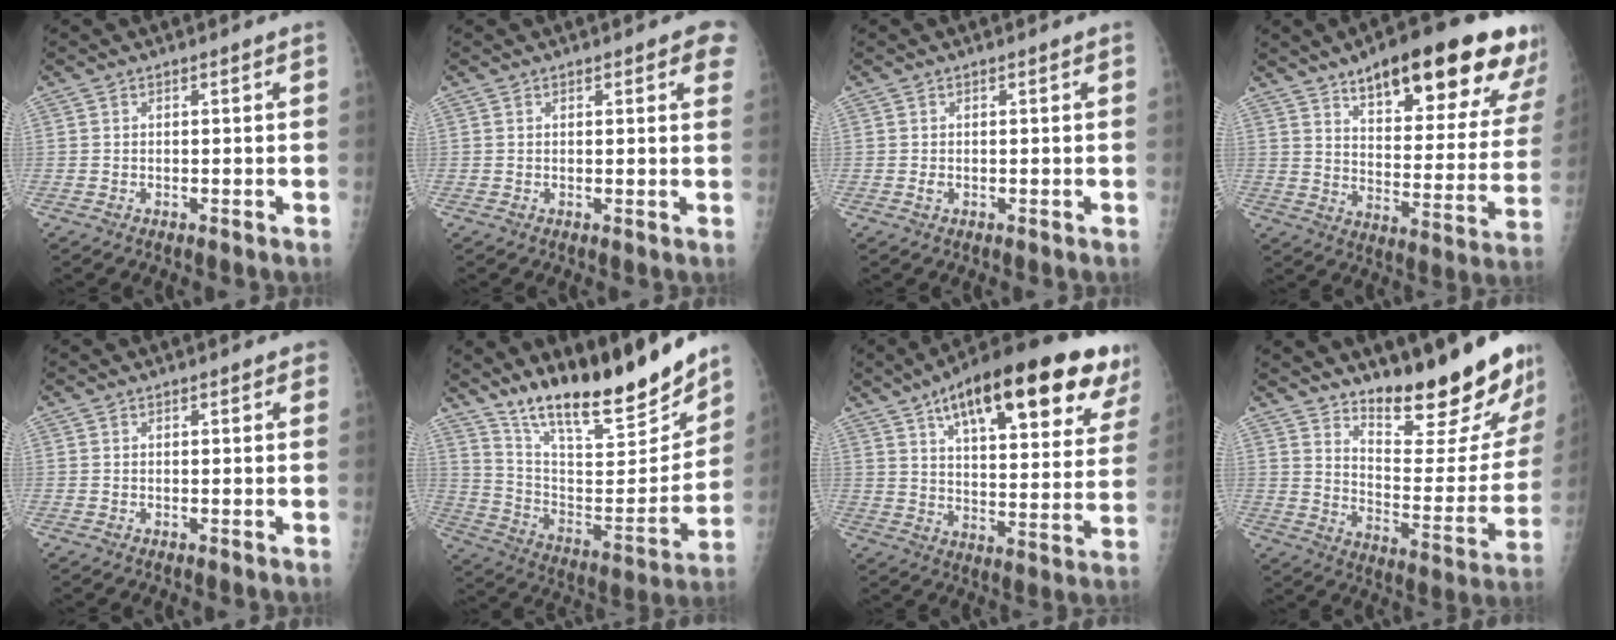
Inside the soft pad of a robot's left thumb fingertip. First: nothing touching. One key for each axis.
{"total": 4.6, "fx": 2.6, "fy": 1.7, "fz": 3.4, "tx": -0.015, "ty": -0.003, "tz": 0.024}
{"total": 0.6, "fx": -0.1, "fy": 0.4, "fz": 0.4, "tx": -0.006, "ty": -0.001, "tz": 0.000}
{"total": 26.9, "fx": 17.1, "fy": 8.4, "fz": 18.9, "tx": -0.218, "ty": -0.053, "tz": 0.240}
{"total": 1.2, "fx": 0.7, "fy": 0.6, "fz": 0.9, "tx": -0.004, "ty": 0.001, "tz": 0.005}
{"total": 22.7, "fx": 18.3, "fy": 5.0, "fz": 12.5, "tx": -0.164, "ty": -0.102, "tz": 0.310}
{"total": 28.9, "fx": 16.2, "fy": 9.6, "fz": 21.9, "tx": -0.291, "ty": -0.021, "tz": 0.233}
{"total": 20.8, "fx": 16.8, "fy": 4.2, "fz": 11.6, "tx": -0.134, "ty": -0.136, "tz": 0.245}